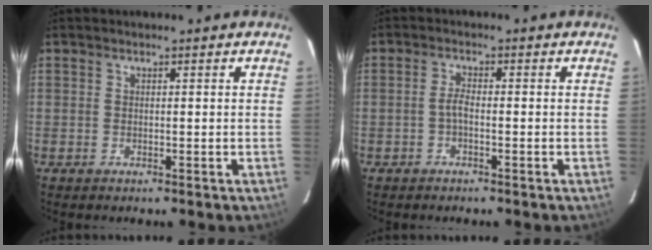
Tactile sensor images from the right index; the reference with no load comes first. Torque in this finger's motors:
{"motor_torque": [0.24, -0.03, 0.20, 0.05]}